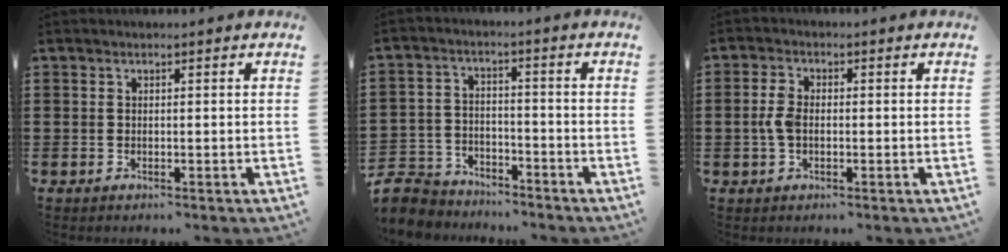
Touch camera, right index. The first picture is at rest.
{"total": 5.8, "force": [-5.5, 1.8, 0.2], "torque": [-0.035, 0.002, -0.118]}
{"total": 3.6, "force": [-0.3, 2.1, 2.9], "torque": [-0.072, 0.000, -0.010]}